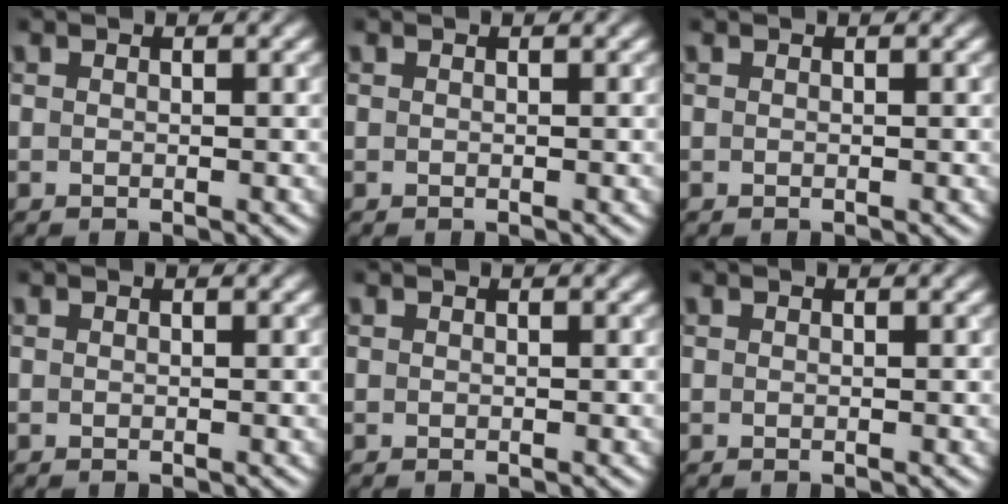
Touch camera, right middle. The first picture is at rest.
{"total": 0.0}
{"total": 0.0}
{"total": 0.0}
{"total": 0.0}
{"total": 0.0}